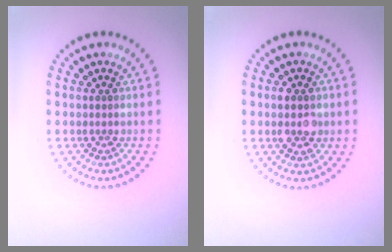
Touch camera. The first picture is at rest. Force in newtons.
{"total": 2.8, "press": 2.8, "slide": 0.1}